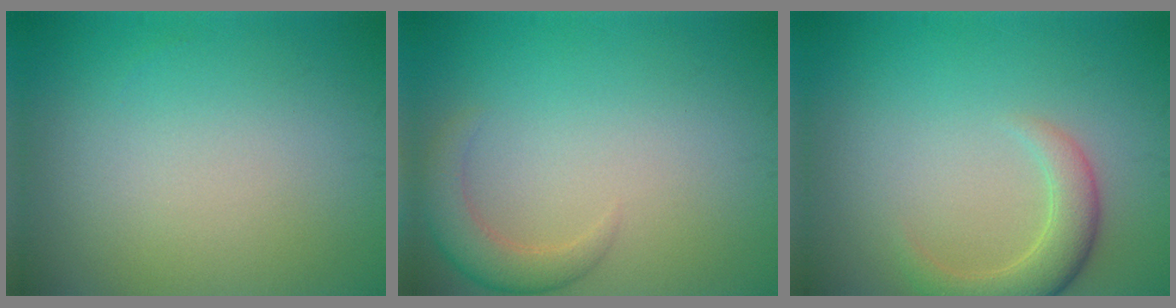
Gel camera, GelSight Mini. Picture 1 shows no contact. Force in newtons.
{"total": 2.9, "press": 2.9, "slide": 0.3}
{"total": 3.6, "press": 3.6, "slide": 0.2}